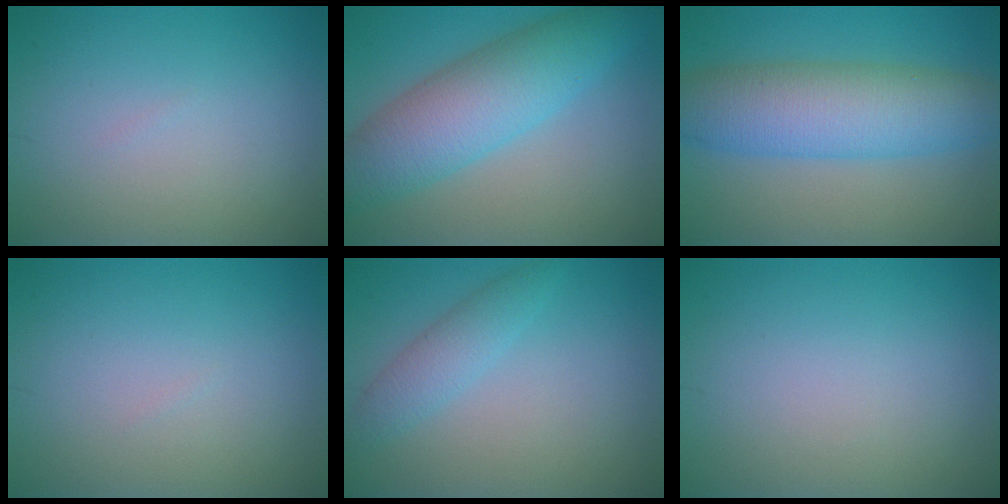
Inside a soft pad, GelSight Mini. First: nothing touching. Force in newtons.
{"total": 7.7, "press": 7.7, "slide": 0.1}
{"total": 8.2, "press": 8.2, "slide": 0.3}
{"total": 0.0}
{"total": 2.5, "press": 2.5, "slide": 0.2}
{"total": 0.0}